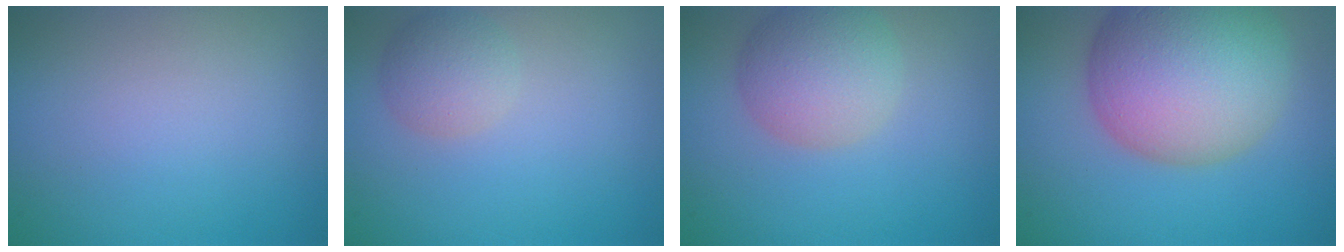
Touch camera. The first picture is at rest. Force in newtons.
{"total": 2.7, "press": 2.7, "slide": 0.1}
{"total": 5.1, "press": 5.0, "slide": 0.3}
{"total": 12.3, "press": 12.3, "slide": 0.9}